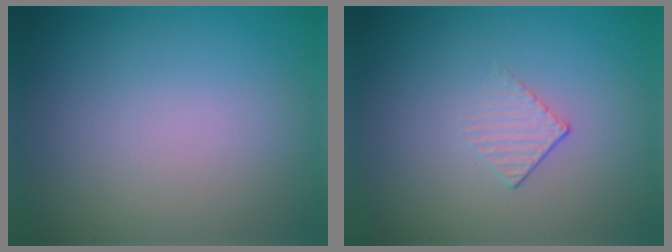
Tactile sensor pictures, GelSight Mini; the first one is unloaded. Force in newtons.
{"total": 1.2, "press": 0.5, "slide": 1.1}